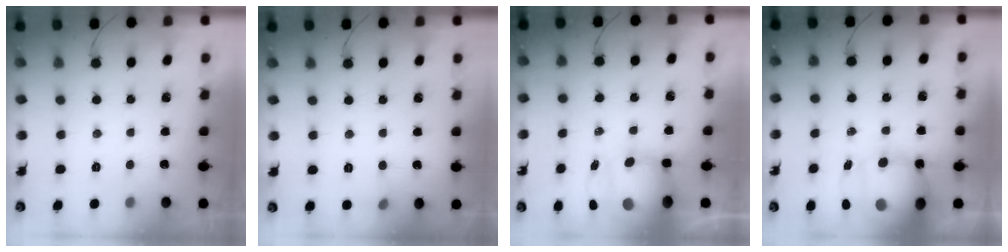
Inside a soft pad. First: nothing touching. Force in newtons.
{"total": 4.3, "press": 4.1, "slide": 1.3}
{"total": 10.4, "press": 10.1, "slide": 2.5}
{"total": 13.7, "press": 13.3, "slide": 3.3}